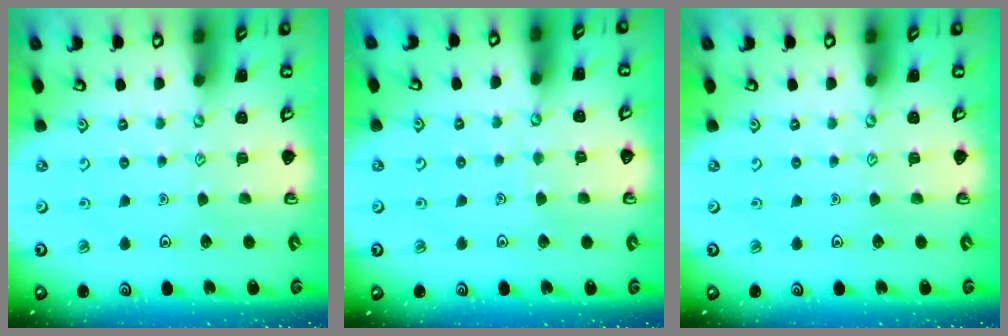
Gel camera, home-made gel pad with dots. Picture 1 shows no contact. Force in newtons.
{"total": 1.7, "press": 1.7, "slide": 0.1}
{"total": 0.0}